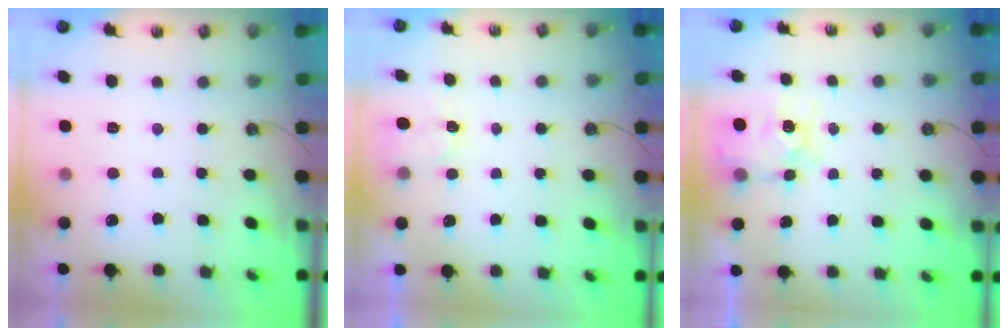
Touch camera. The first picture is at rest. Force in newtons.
{"total": 2.6, "press": 2.5, "slide": 0.4}
{"total": 6.1, "press": 6.0, "slide": 0.7}